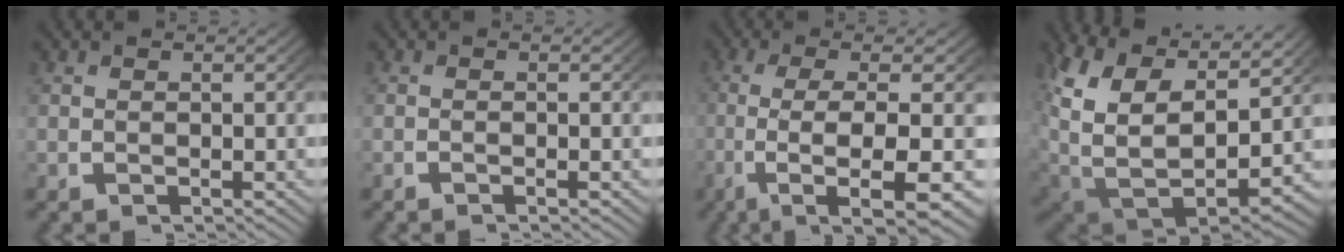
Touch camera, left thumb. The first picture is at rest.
{"total": 0.7, "force": [-0.5, -0.1, 0.5], "torque": [-0.008, 0.001, -0.010]}
{"total": 10.3, "force": [-2.1, 3.9, 9.3], "torque": [-0.190, -0.032, -0.012]}
{"total": 16.5, "force": [0.5, 12.2, 11.1], "torque": [-0.269, -0.077, 0.033]}